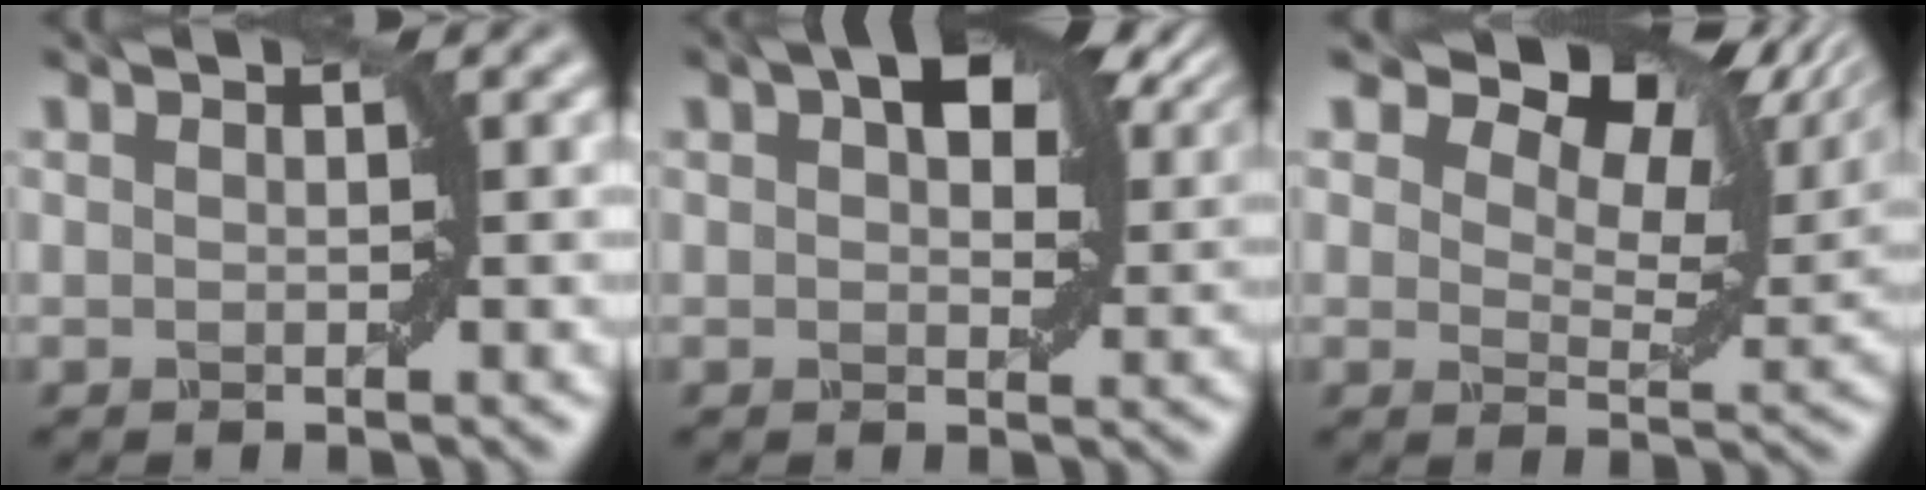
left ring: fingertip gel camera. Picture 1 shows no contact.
{"total": 7.9, "force": [3.6, 3.8, 5.8], "torque": [-0.080, 0.014, 0.053]}
{"total": 11.5, "force": [7.6, 5.3, 6.8], "torque": [-0.106, 0.007, 0.123]}